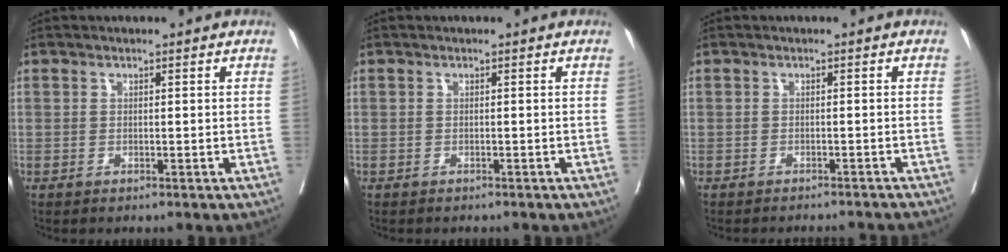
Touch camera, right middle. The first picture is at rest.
{"total": 1.4, "force": [-1.3, 0.5, 0.3], "torque": [-0.012, -0.003, -0.018]}
{"total": 7.1, "force": [-6.9, 0.5, 1.5], "torque": [-0.012, -0.005, -0.073]}